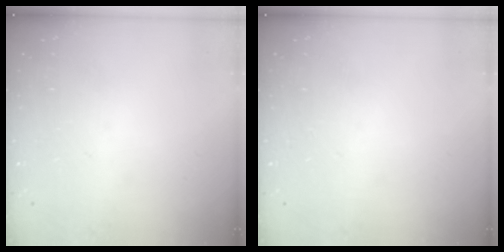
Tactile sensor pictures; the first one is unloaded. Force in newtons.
{"total": 0.0}